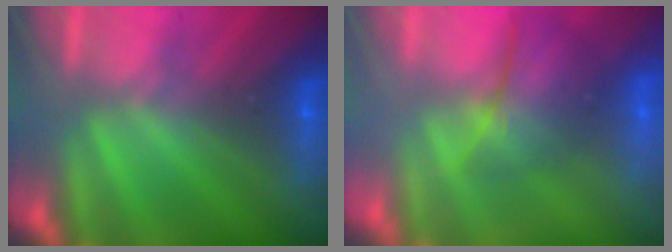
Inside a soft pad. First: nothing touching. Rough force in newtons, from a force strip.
{"total": 2.2}